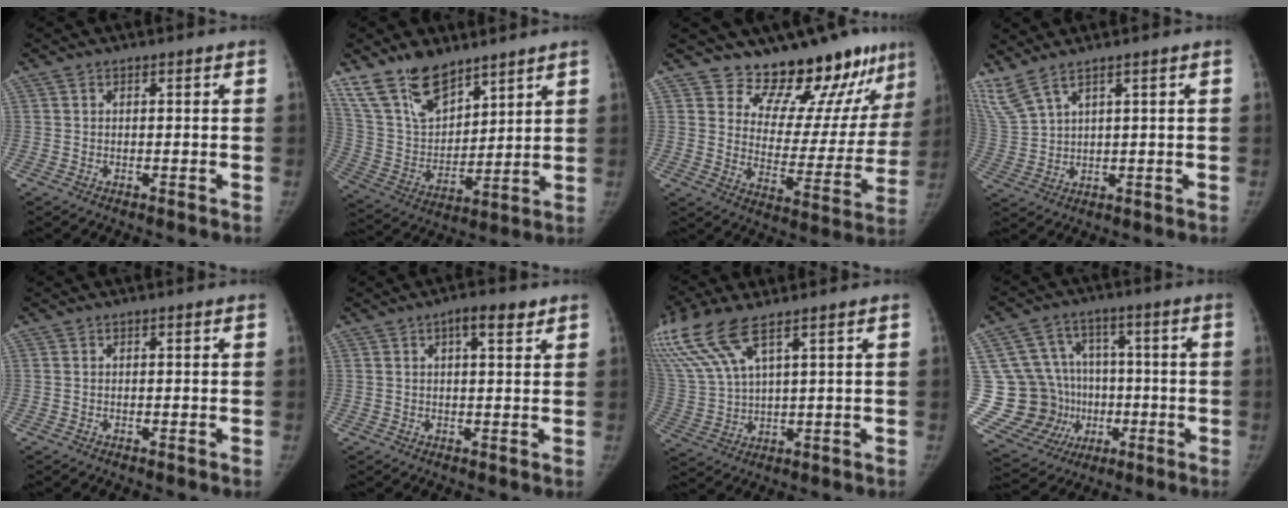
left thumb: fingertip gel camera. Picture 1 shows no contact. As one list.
[{"total": 15.2, "force": [11.1, 7.3, 7.2], "torque": [-0.097, -0.054, 0.223]}, {"total": 15.9, "force": [13.5, 5.7, 6.2], "torque": [-0.032, -0.123, 0.193]}, {"total": 7.3, "force": [5.6, 1.7, 4.3], "torque": [-0.116, -0.018, 0.132]}, {"total": 0.0}, {"total": 4.2, "force": [2.2, 1.5, 3.2], "torque": [-0.037, -0.005, 0.031]}, {"total": 14.5, "force": [8.9, 4.7, 10.4], "torque": [-0.255, -0.016, 0.188]}, {"total": 18.5, "force": [-1.4, 16.9, 7.4], "torque": [-0.117, 0.040, 0.007]}]